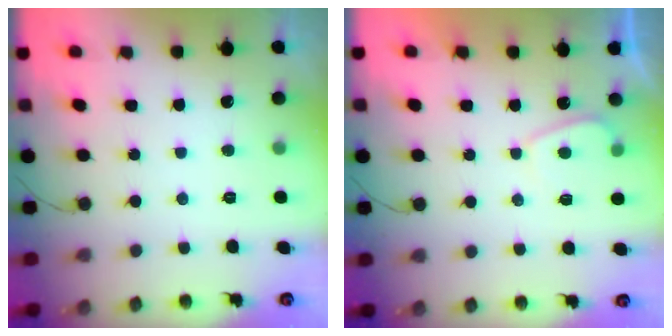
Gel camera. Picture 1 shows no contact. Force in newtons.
{"total": 1.2, "press": 1.1, "slide": 0.6}